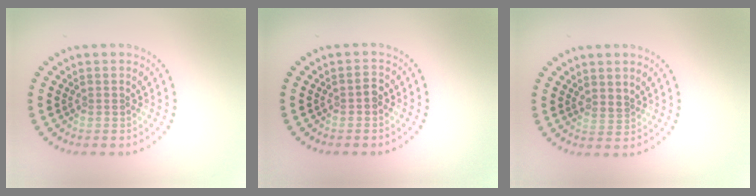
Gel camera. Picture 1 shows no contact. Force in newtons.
{"total": 1.1, "press": 1.1, "slide": 0.0}
{"total": 1.0, "press": 0.6, "slide": 0.8}